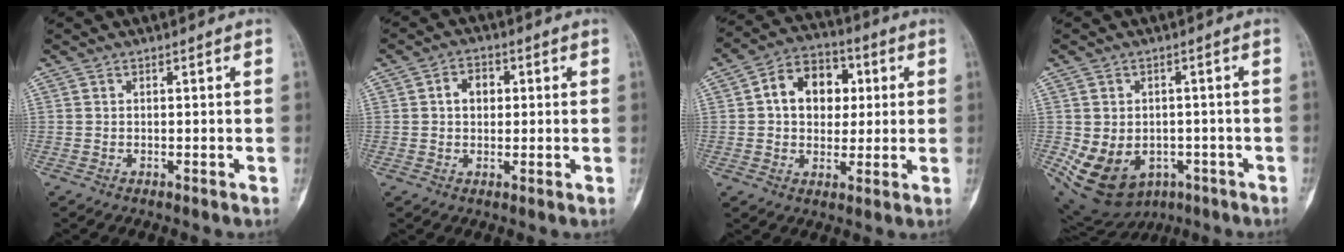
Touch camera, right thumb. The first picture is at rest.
{"total": 4.6, "force": [0.8, 3.4, 2.9], "torque": [-0.032, 0.010, 0.010]}
{"total": 12.2, "force": [2.3, 9.1, 7.8], "torque": [-0.082, 0.012, 0.030]}
{"total": 13.8, "force": [-4.2, 10.9, 7.2], "torque": [-0.122, 0.018, -0.042]}